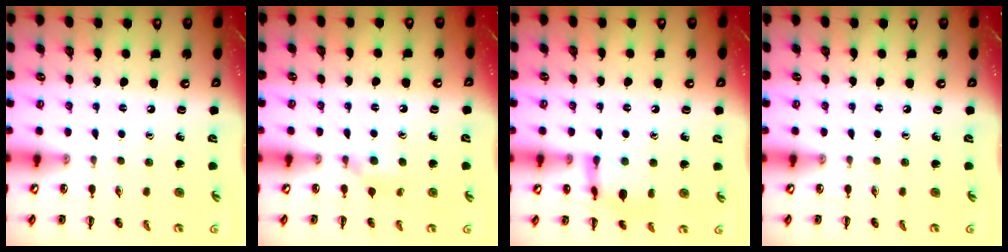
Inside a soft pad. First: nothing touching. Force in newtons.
{"total": 4.0, "press": 3.7, "slide": 1.5}
{"total": 11.1, "press": 11.1, "slide": 0.7}
{"total": 0.0}